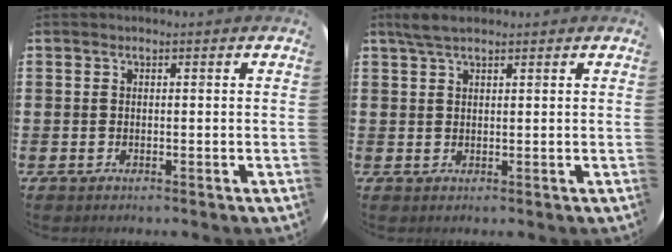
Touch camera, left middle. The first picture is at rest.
{"total": 3.0, "force": [2.2, 0.8, 1.8], "torque": [-0.039, 0.007, 0.040]}